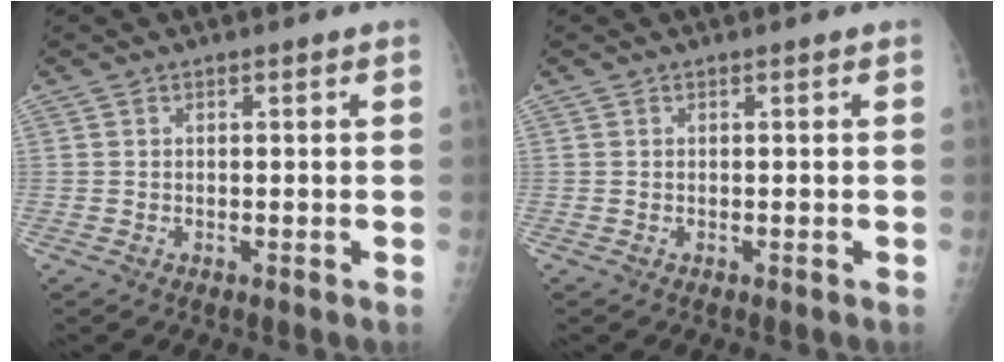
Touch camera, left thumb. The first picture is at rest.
{"total": 0.0}